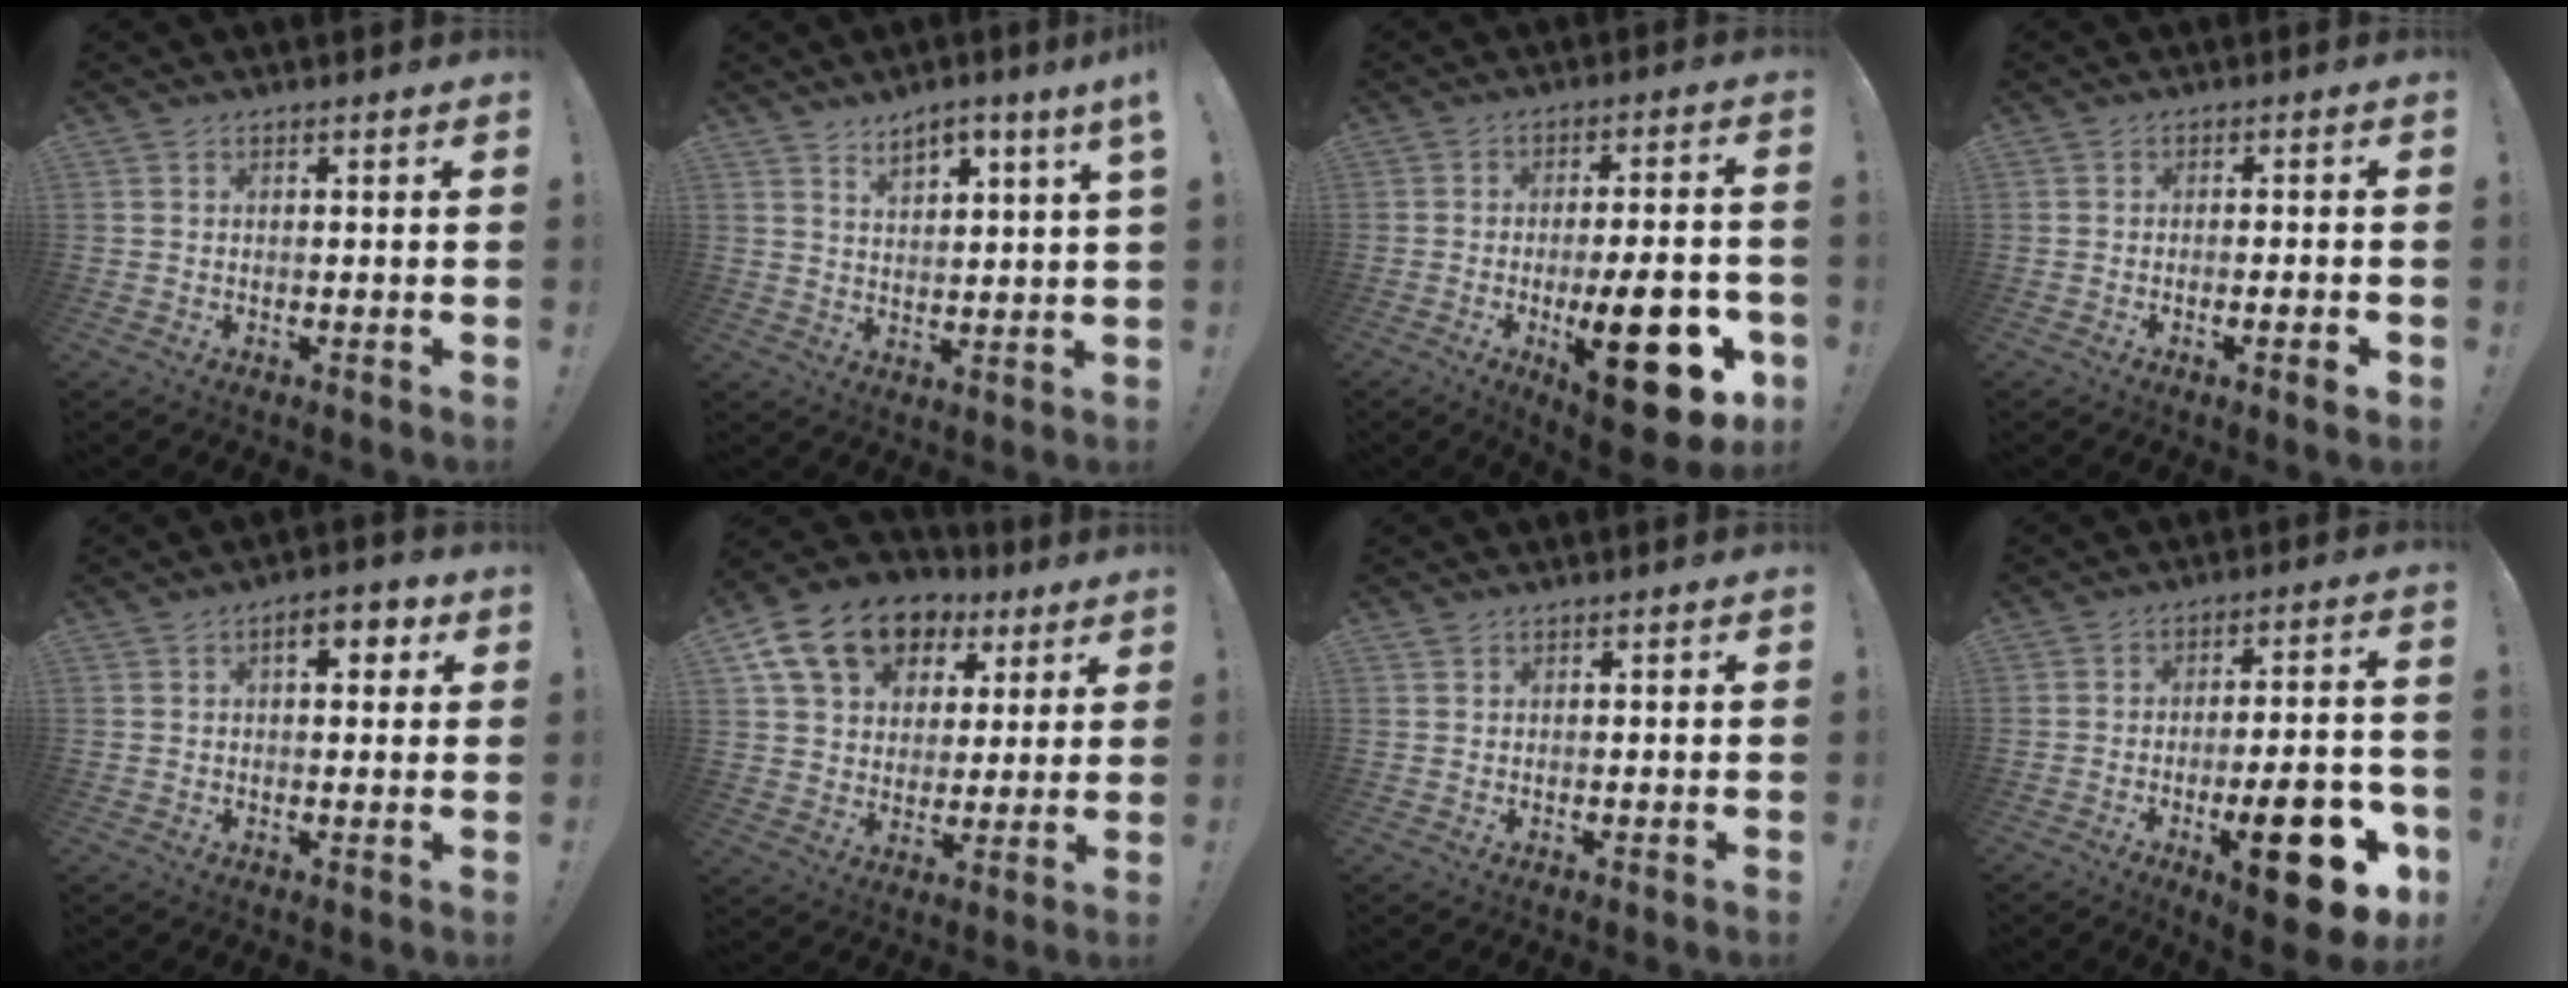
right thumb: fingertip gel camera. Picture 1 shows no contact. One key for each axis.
{"total": 5.1, "fx": 4.0, "fy": 0.3, "fz": 3.2, "tx": -0.047, "ty": -0.025, "tz": 0.064}
{"total": 22.0, "fx": -6.9, "fy": 7.4, "fz": 19.5, "tx": -0.266, "ty": 0.026, "tz": -0.091}
{"total": 3.8, "fx": -1.7, "fy": 0.3, "fz": 3.4, "tx": -0.054, "ty": 0.002, "tz": -0.024}
{"total": 6.0, "fx": 2.1, "fy": 2.9, "fz": 4.7, "tx": -0.054, "ty": -0.003, "tz": 0.027}
{"total": 16.7, "fx": 8.9, "fy": 11.4, "fz": 8.4, "tx": -0.134, "ty": -0.041, "tz": 0.167}
{"total": 0.7, "fx": 0.5, "fy": 0.4, "fz": 0.1, "tx": 0.002, "ty": -0.002, "tz": 0.010}
{"total": 19.2, "fx": -7.7, "fy": 6.1, "fz": 16.5, "tx": -0.214, "ty": 0.033, "tz": -0.107}